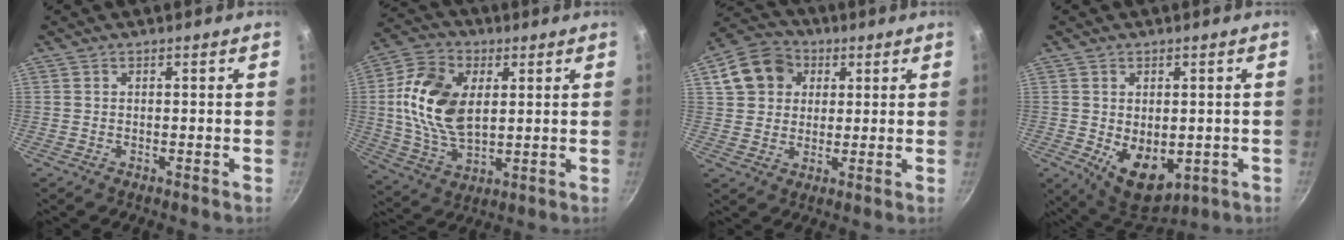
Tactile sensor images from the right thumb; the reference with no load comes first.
{"total": 15.9, "force": [2.6, 9.8, 12.3], "torque": [-0.222, -0.006, 0.047]}
{"total": 11.2, "force": [3.7, 9.2, 5.2], "torque": [-0.071, 0.014, 0.052]}
{"total": 9.8, "force": [-1.6, 6.3, 7.3], "torque": [-0.086, -0.017, -0.003]}